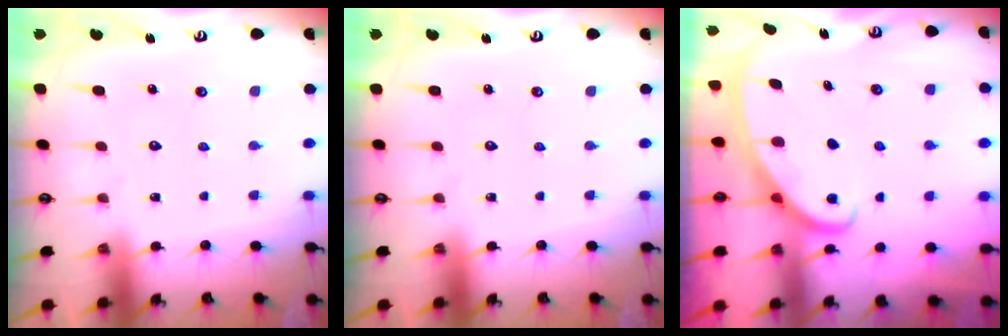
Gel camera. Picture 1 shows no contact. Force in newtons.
{"total": 0.0}
{"total": 3.0, "press": 2.9, "slide": 0.3}